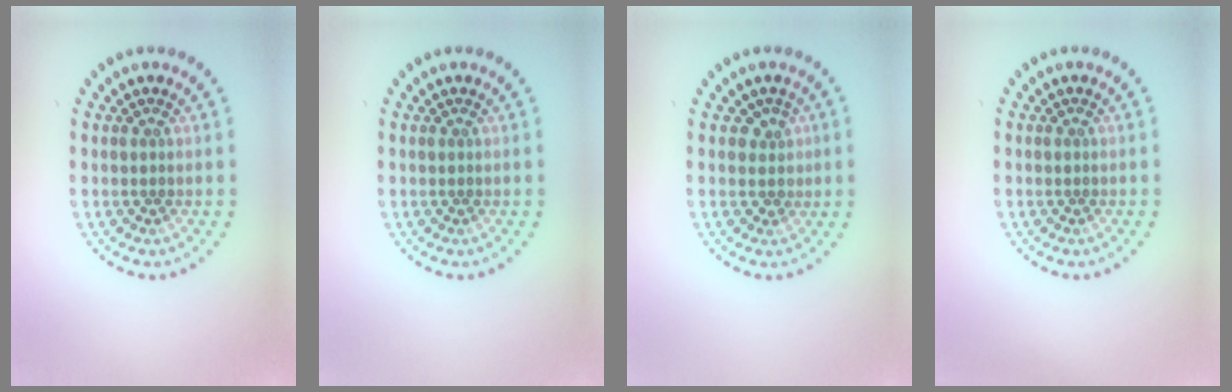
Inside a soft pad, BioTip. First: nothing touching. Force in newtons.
{"total": 0.0}
{"total": 1.6, "press": 1.2, "slide": 1.0}
{"total": 0.0}